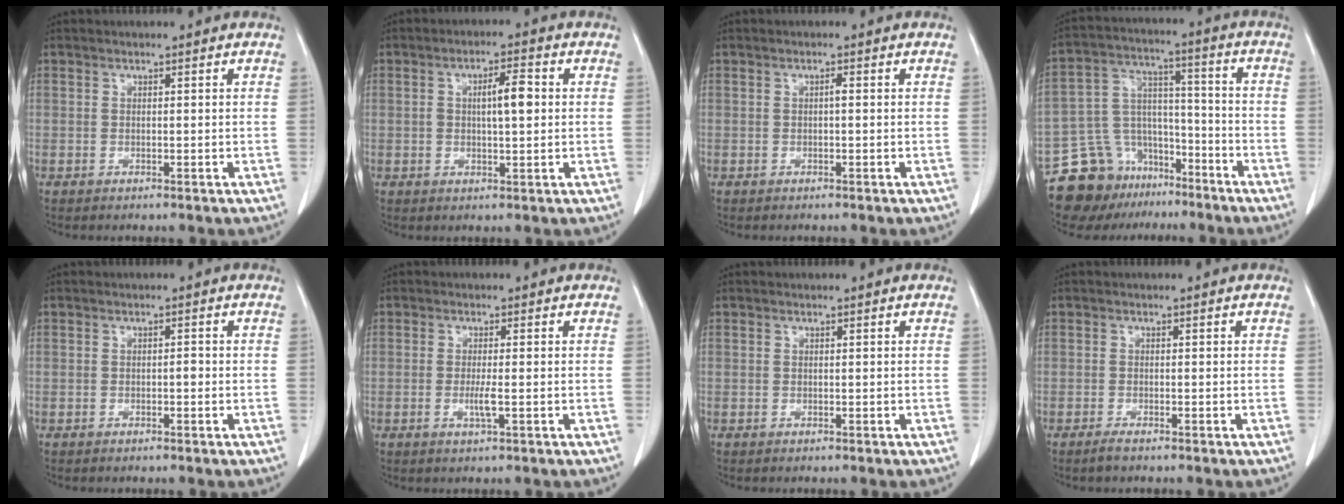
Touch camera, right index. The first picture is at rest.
{"total": 5.2, "force": [0.7, 1.2, 5.0], "torque": [-0.085, 0.009, 0.011]}
{"total": 0.7, "force": [0.0, 0.1, 0.7], "torque": [-0.012, 0.002, -0.001]}
{"total": 13.7, "force": [-10.4, 8.5, 2.9], "torque": [-0.052, 0.070, -0.173]}
{"total": 0.8, "force": [-0.2, 0.2, 0.7], "torque": [-0.010, 0.002, -0.004]}
{"total": 2.3, "force": [-0.5, -0.1, 2.3], "torque": [-0.047, -0.006, -0.009]}
{"total": 0.0}
{"total": 1.4, "force": [-1.1, 0.1, 0.8], "torque": [-0.020, -0.003, -0.020]}